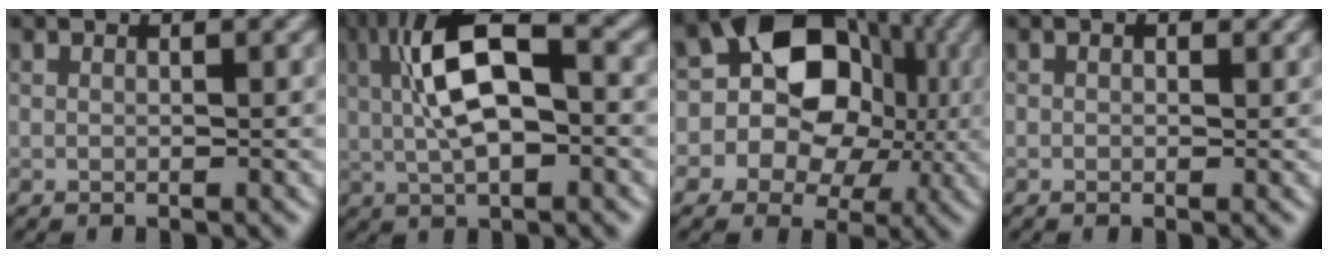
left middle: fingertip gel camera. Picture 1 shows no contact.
{"total": 8.3, "force": [0.2, 3.3, 7.6], "torque": [-0.154, 0.020, 0.001]}
{"total": 10.3, "force": [0.0, 8.3, 6.1], "torque": [-0.083, 0.012, -0.017]}
{"total": 0.0}